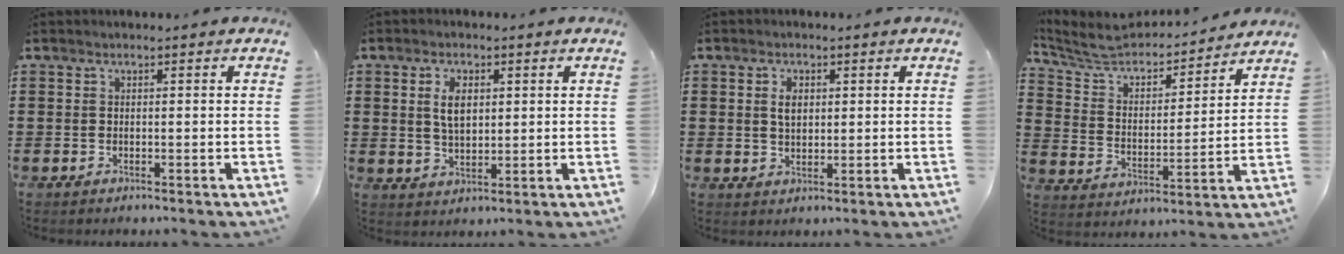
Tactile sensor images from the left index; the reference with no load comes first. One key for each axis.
{"total": 4.7, "fx": 1.3, "fy": 2.6, "fz": 3.7, "tx": -0.072, "ty": 0.007, "tz": 0.020}
{"total": 2.8, "fx": 0.8, "fy": 1.8, "fz": 2.0, "tx": -0.035, "ty": 0.006, "tz": 0.012}
{"total": 5.6, "fx": 5.2, "fy": 1.6, "fz": 1.6, "tx": -0.059, "ty": -0.040, "tz": 0.083}